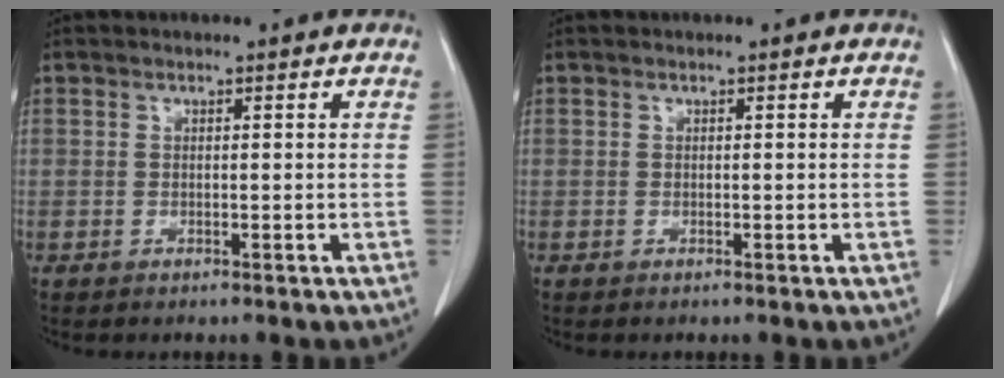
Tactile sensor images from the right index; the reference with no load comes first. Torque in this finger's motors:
{"motor_torque": [-0.02, 0.02, 0.00, 0.00]}